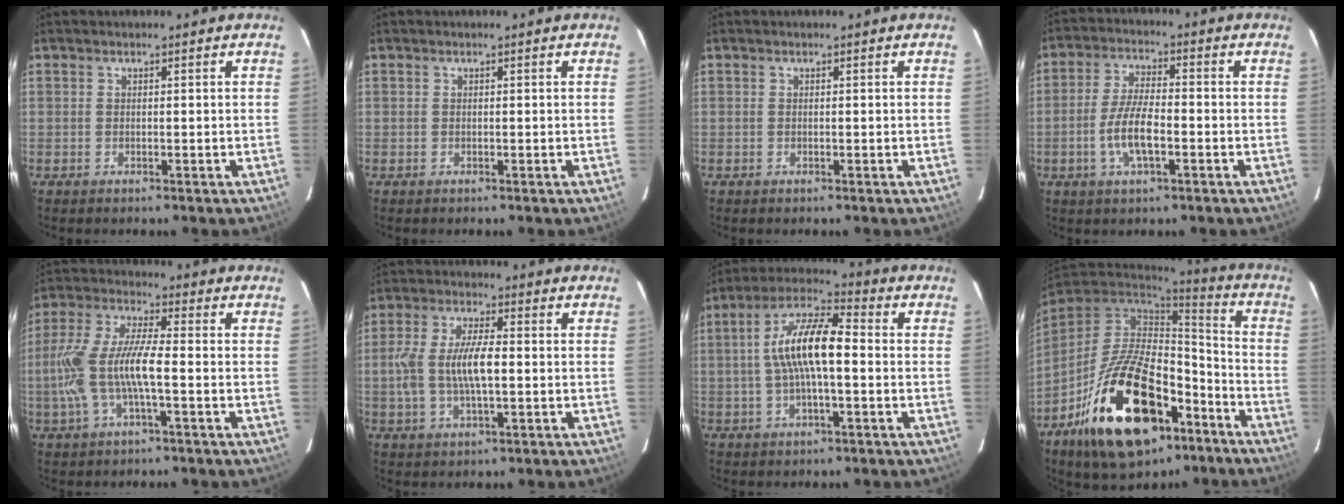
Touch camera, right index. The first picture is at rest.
{"total": 0.0}
{"total": 0.0}
{"total": 7.7, "force": [-2.6, 2.5, 6.8], "torque": [-0.139, -0.001, -0.048]}
{"total": 12.5, "force": [-2.6, 3.1, 11.9], "torque": [-0.255, 0.002, -0.048]}
{"total": 9.7, "force": [-0.6, 3.7, 9.0], "torque": [-0.182, 0.005, -0.009]}
{"total": 12.0, "force": [-0.4, 3.6, 11.5], "torque": [-0.217, 0.019, -0.012]}
{"total": 26.2, "force": [-13.3, 13.2, 18.2], "torque": [-0.350, 0.001, -0.205]}